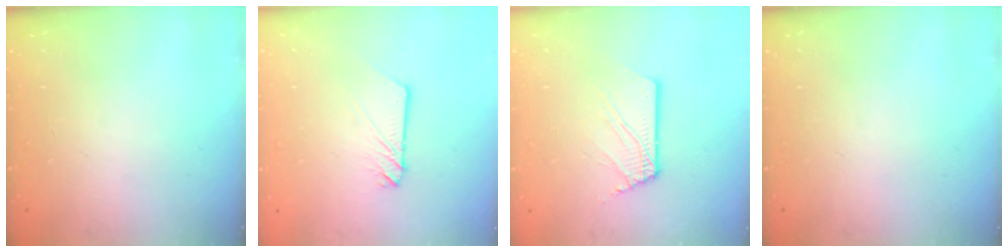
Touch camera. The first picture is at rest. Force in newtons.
{"total": 3.0, "press": 3.0, "slide": 0.2}
{"total": 2.5, "press": 2.5, "slide": 0.3}
{"total": 0.0}